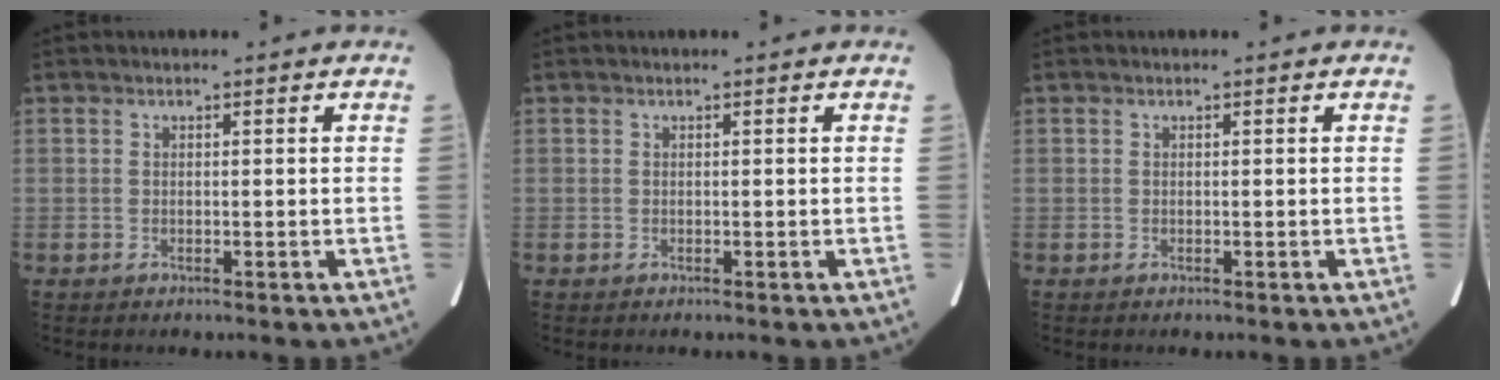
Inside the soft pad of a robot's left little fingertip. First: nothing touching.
{"total": 0.0}
{"total": 0.0}